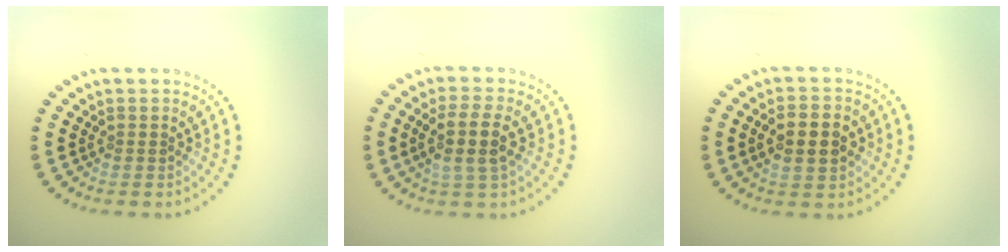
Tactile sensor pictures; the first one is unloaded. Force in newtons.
{"total": 3.5, "press": 3.2, "slide": 1.6}
{"total": 3.5, "press": 3.5, "slide": 0.3}